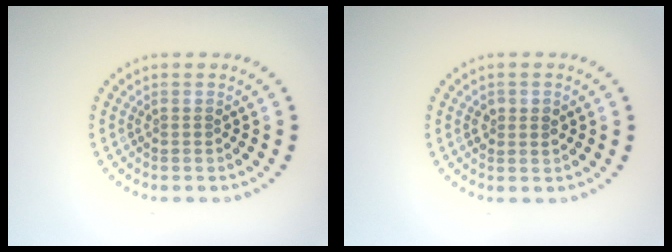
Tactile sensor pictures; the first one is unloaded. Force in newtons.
{"total": 1.5, "press": 1.5, "slide": 0.2}